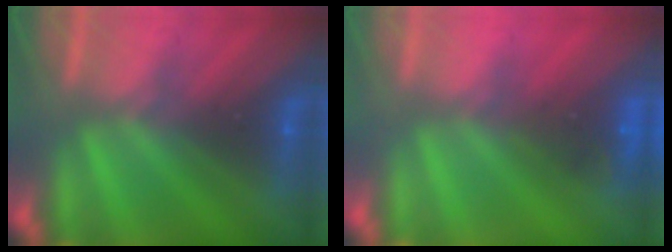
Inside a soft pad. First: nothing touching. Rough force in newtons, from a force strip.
{"total": 4.7}